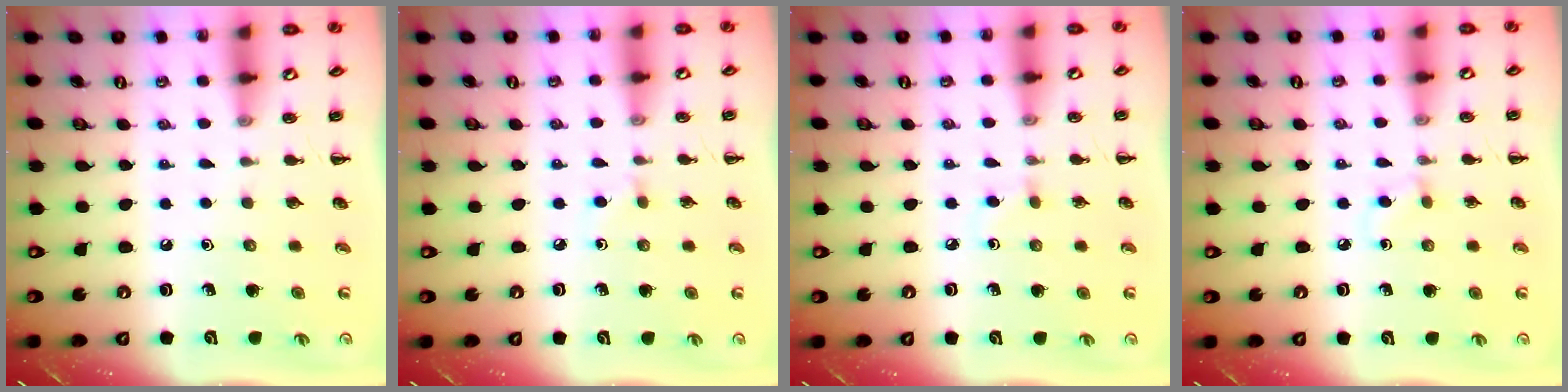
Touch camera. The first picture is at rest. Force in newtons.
{"total": 3.3, "press": 3.1, "slide": 1.4}
{"total": 3.8, "press": 3.5, "slide": 1.5}
{"total": 3.6, "press": 3.3, "slide": 1.4}